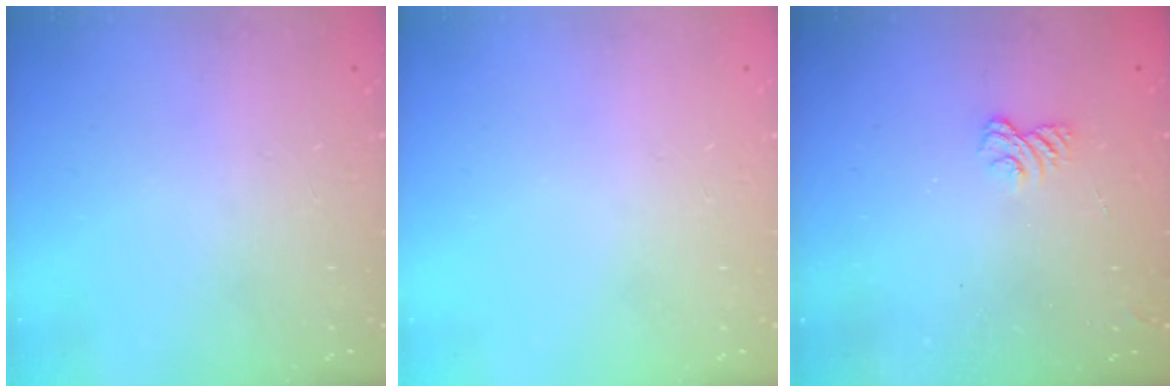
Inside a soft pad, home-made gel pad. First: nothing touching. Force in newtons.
{"total": 0.0}
{"total": 2.6, "press": 2.2, "slide": 1.3}